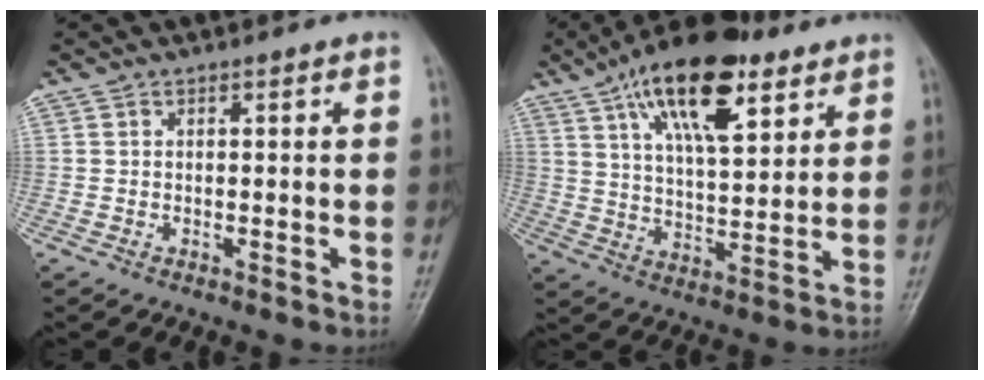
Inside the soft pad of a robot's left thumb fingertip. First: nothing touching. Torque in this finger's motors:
{"motor_torque": [0.99, 0.28, 1.61, -1.17, 0.36]}